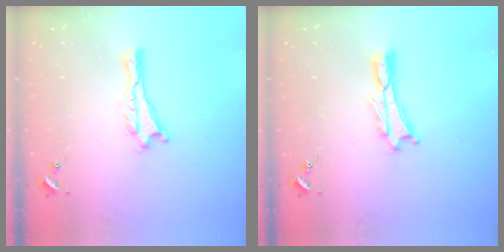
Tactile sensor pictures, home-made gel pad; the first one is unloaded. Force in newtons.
{"total": 0.8, "press": 0.7, "slide": 0.2}